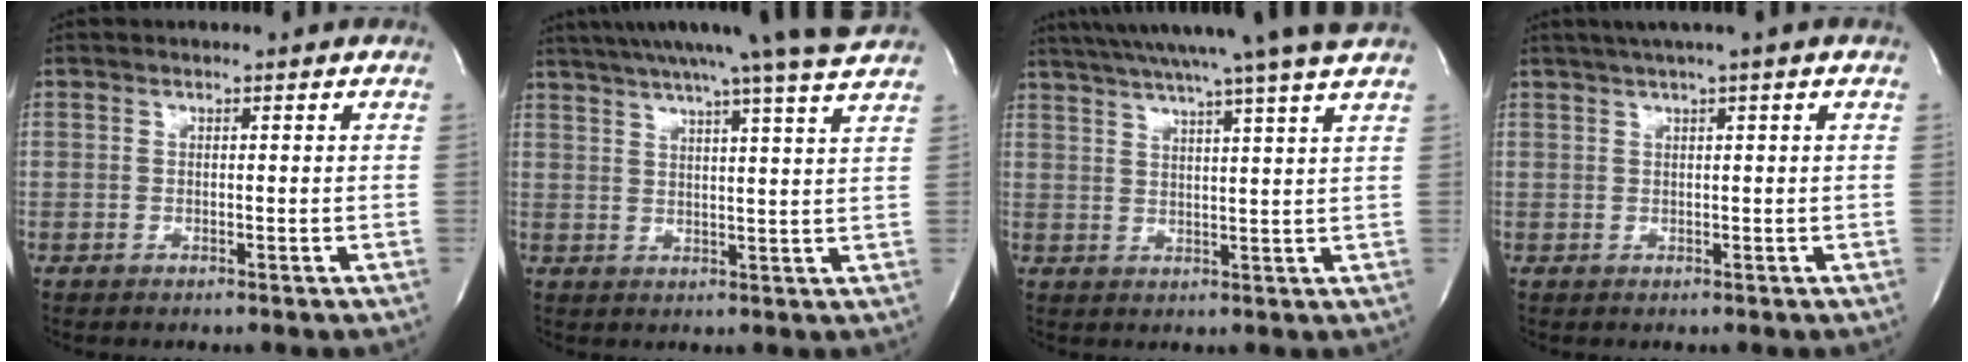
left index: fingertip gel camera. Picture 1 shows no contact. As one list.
[{"total": 18.2, "force": [15.9, -2.0, 8.7], "torque": [-0.152, -0.013, 0.209]}, {"total": 17.7, "force": [15.1, -2.1, 9.0], "torque": [-0.156, -0.009, 0.208]}, {"total": 3.8, "force": [2.4, -0.8, 2.8], "torque": [-0.050, 0.018, 0.044]}]